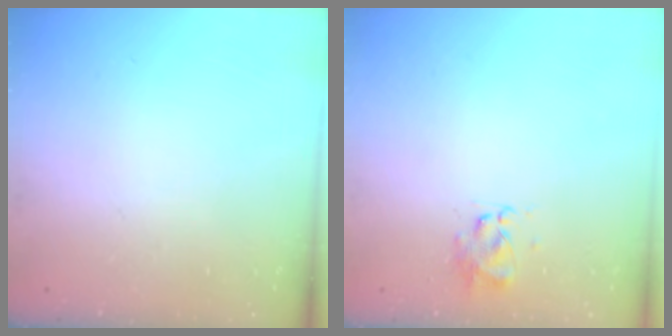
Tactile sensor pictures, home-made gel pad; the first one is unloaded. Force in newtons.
{"total": 3.6, "press": 3.6, "slide": 0.6}